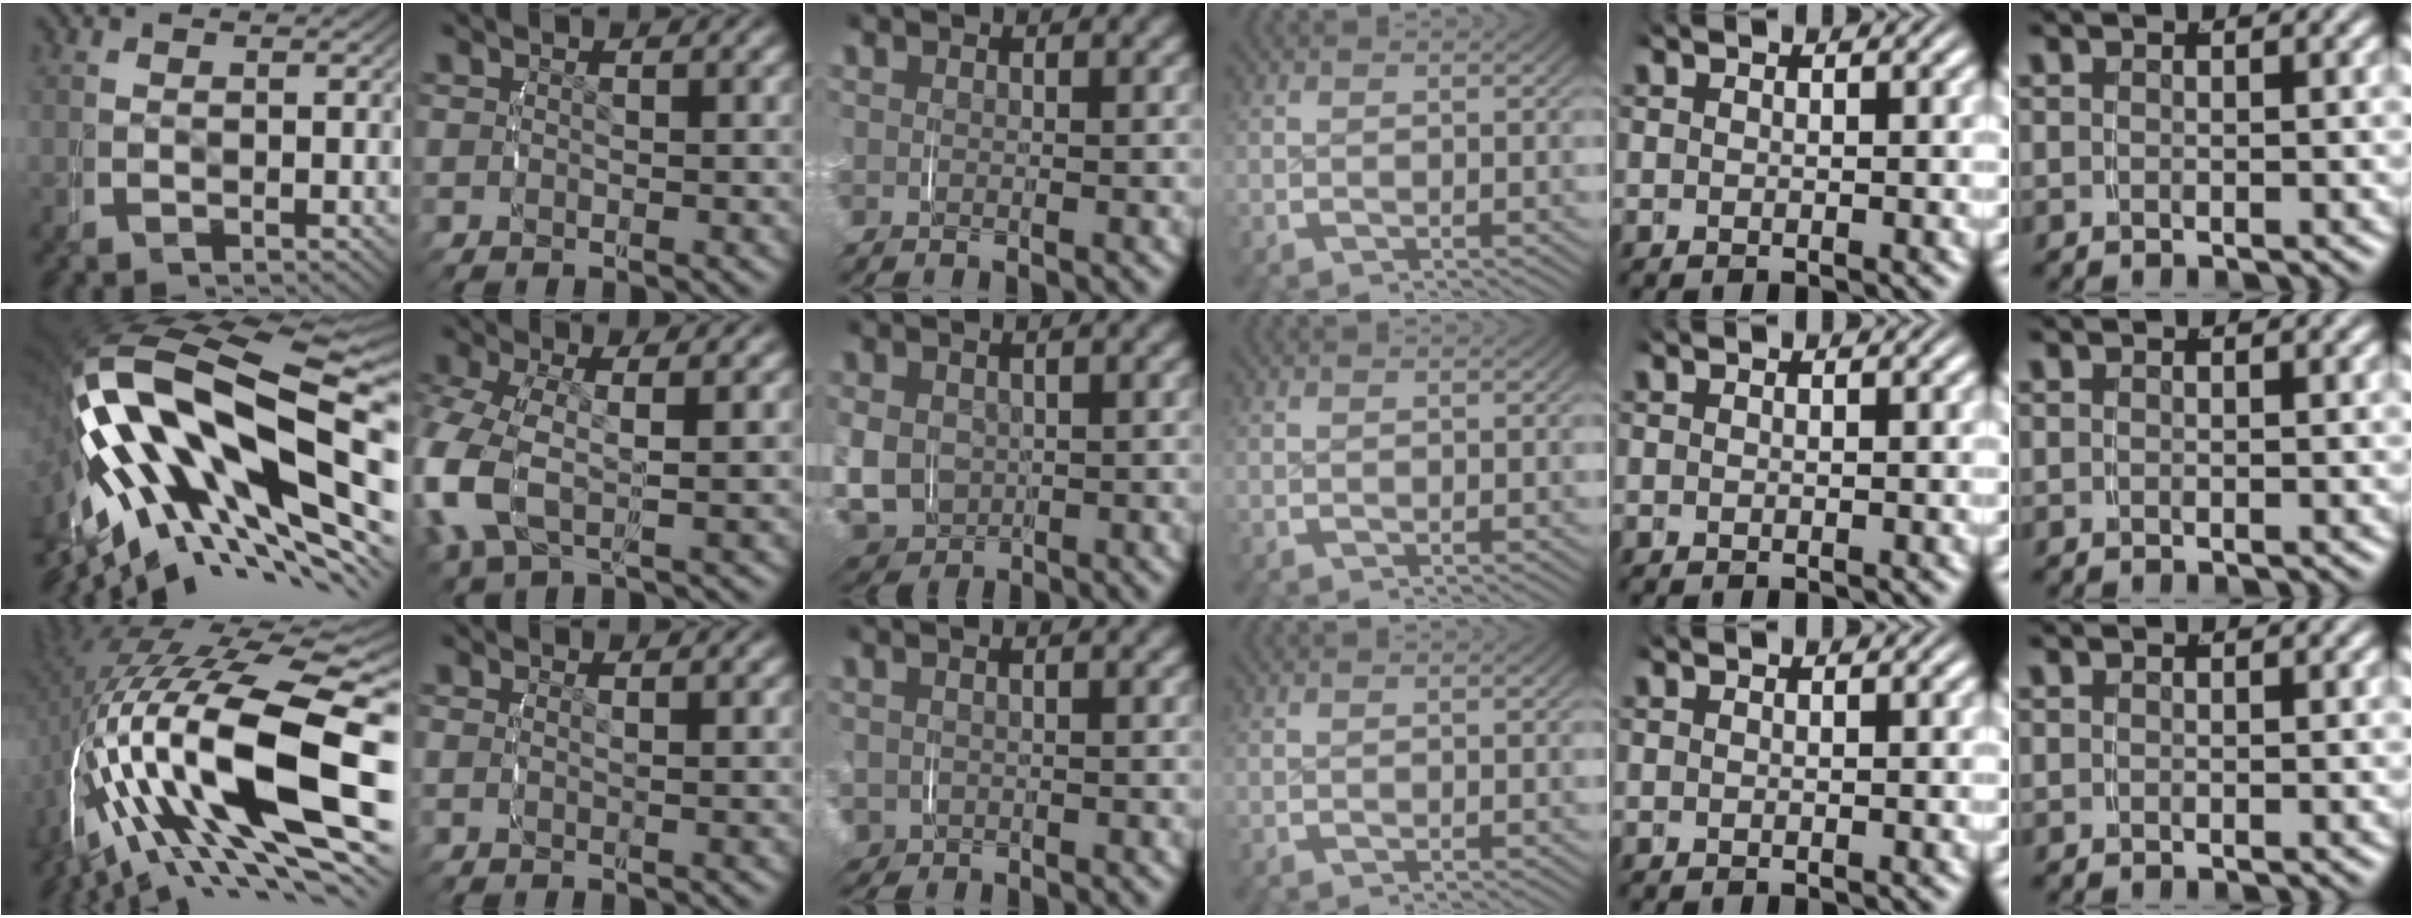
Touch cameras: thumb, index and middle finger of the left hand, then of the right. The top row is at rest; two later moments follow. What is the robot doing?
{"motion": "grasp_and_lifting", "object": "router"}